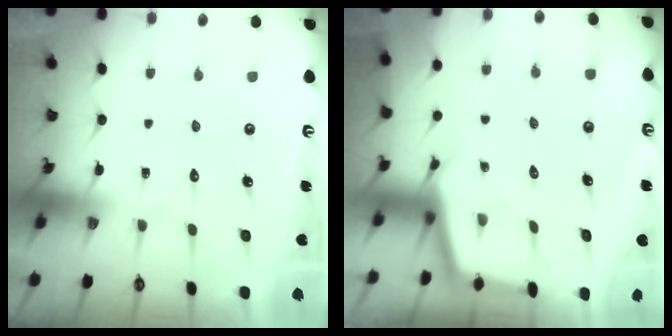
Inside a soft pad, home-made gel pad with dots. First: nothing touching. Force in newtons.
{"total": 2.5, "press": 2.5, "slide": 0.2}